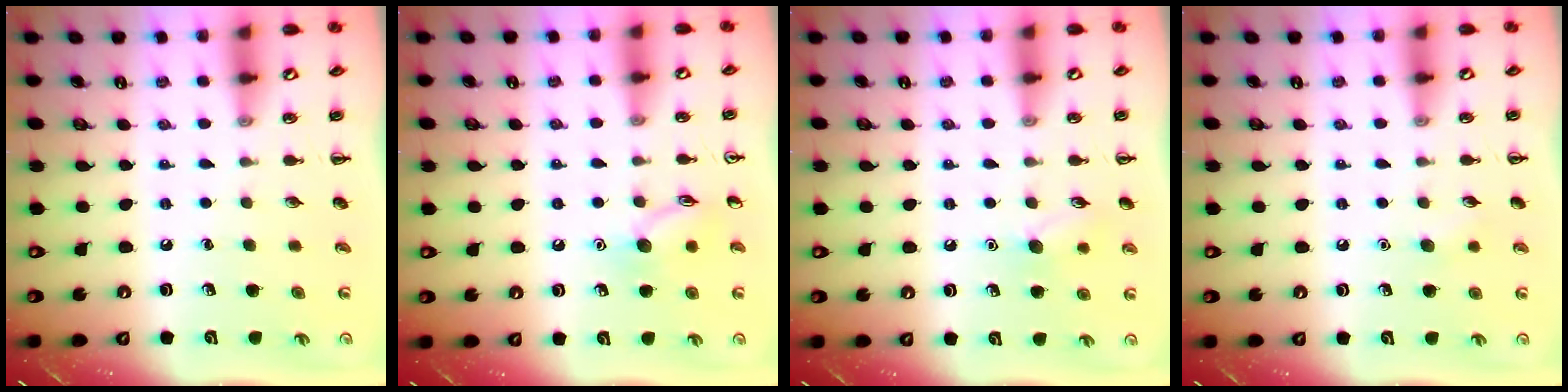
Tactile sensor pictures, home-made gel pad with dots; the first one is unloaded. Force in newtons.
{"total": 9.2, "press": 9.2, "slide": 0.4}
{"total": 8.5, "press": 8.3, "slide": 2.0}
{"total": 4.7, "press": 4.6, "slide": 1.3}